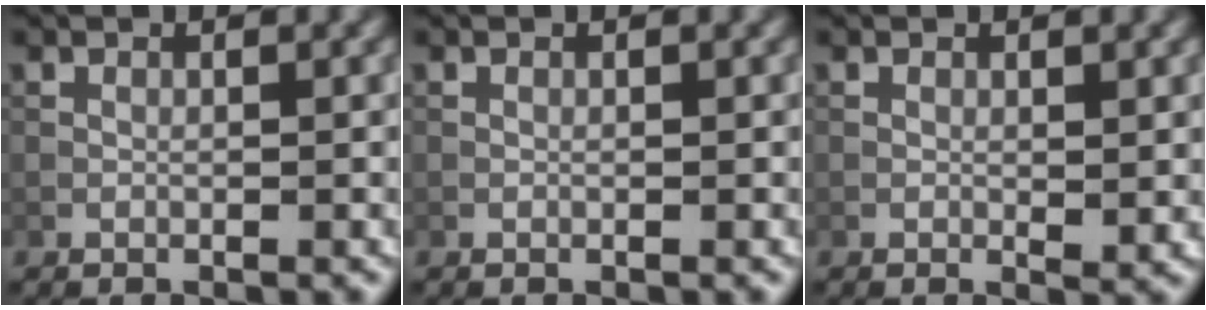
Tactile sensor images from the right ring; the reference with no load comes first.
{"total": 0.0}
{"total": 1.0, "force": [0.2, 0.4, 0.9], "torque": [-0.011, -0.004, 0.003]}